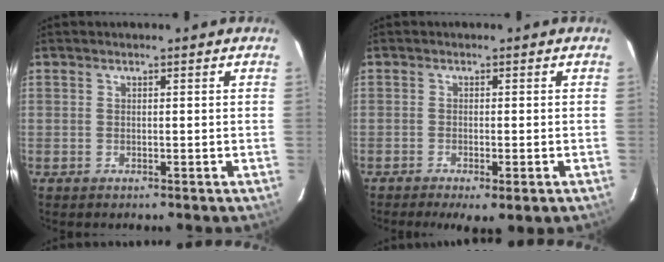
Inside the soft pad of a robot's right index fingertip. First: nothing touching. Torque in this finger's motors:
{"motor_torque": [1.13, -1.01, 0.45, 0.10]}